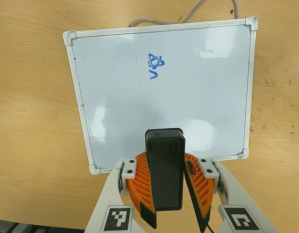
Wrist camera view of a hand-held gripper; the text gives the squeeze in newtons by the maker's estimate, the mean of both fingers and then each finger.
{"total": 9.9, "left": 9.9, "right": 9.9}